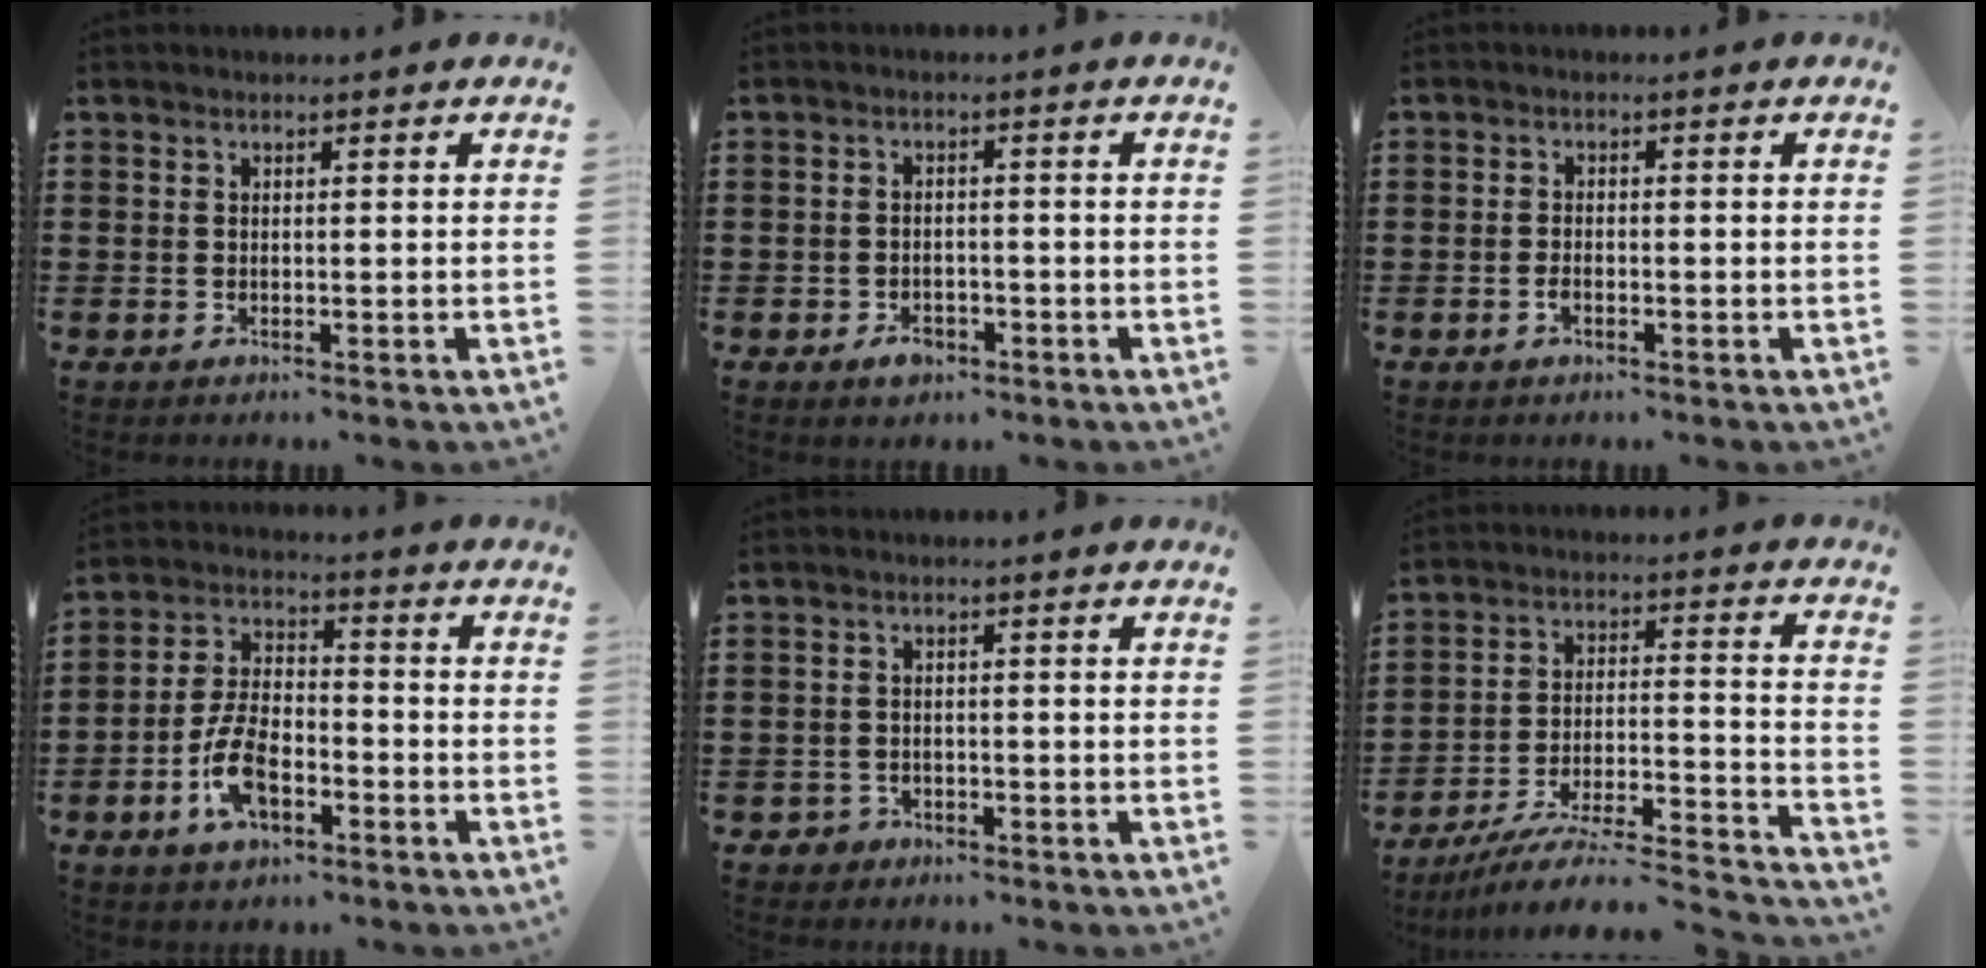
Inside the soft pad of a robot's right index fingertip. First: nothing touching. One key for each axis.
{"total": 2.3, "fx": -1.6, "fy": 1.4, "fz": 0.9, "tx": -0.019, "ty": 0.000, "tz": -0.032}
{"total": 1.4, "fx": -0.7, "fy": 0.6, "fz": 1.0, "tx": -0.021, "ty": -0.002, "tz": -0.013}
{"total": 8.4, "fx": -3.2, "fy": 4.3, "fz": 6.4, "tx": -0.148, "ty": 0.005, "tz": -0.065}
{"total": 1.4, "fx": -1.1, "fy": 0.8, "fz": 0.1, "tx": -0.007, "ty": 0.000, "tz": -0.025}
{"total": 6.4, "fx": -5.5, "fy": 0.4, "fz": 3.2, "tx": -0.055, "ty": -0.012, "tz": -0.112}